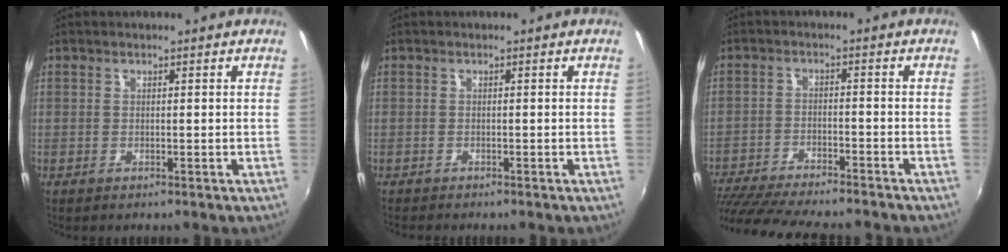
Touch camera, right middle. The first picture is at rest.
{"total": 1.4, "force": [-1.3, -0.1, 0.3], "torque": [-0.009, -0.012, -0.022]}
{"total": 18.1, "force": [-15.9, 2.8, 8.3], "torque": [-0.172, -0.035, -0.252]}